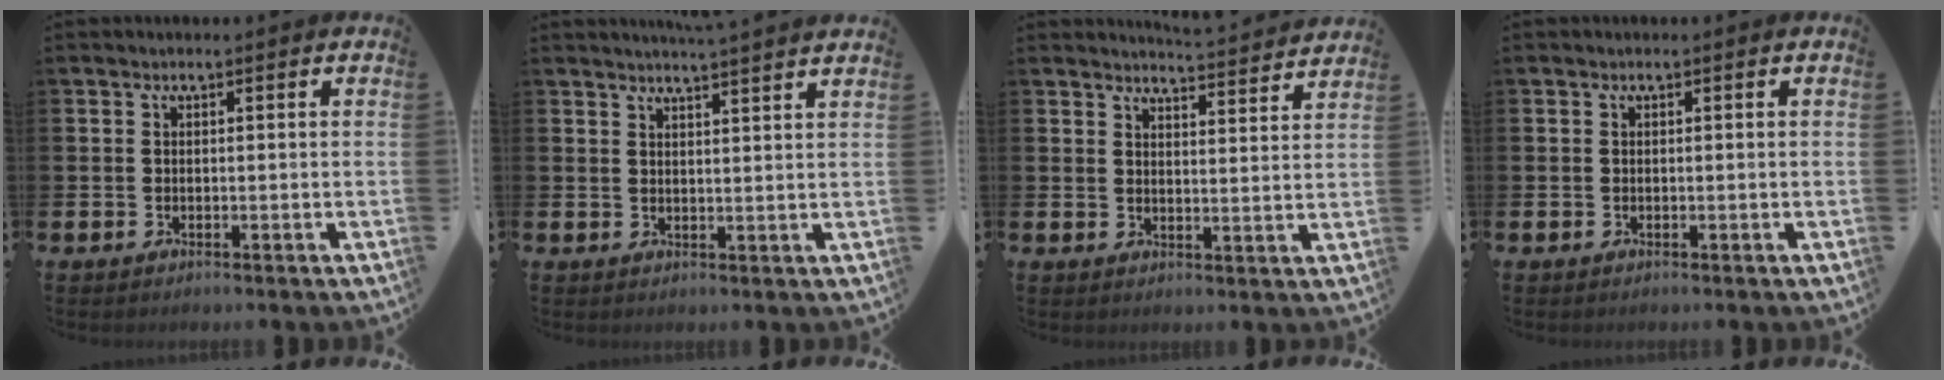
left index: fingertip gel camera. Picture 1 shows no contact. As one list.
[{"total": 3.6, "force": [3.5, -0.8, 0.1], "torque": [-0.003, -0.023, 0.063]}, {"total": 4.8, "force": [4.7, -0.3, 0.3], "torque": [-0.004, -0.038, 0.082]}, {"total": 0.0}]